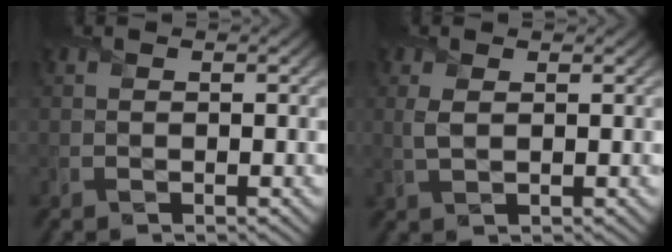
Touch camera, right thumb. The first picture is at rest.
{"total": 1.6, "force": [0.5, 0.7, 1.4], "torque": [-0.038, -0.001, 0.014]}